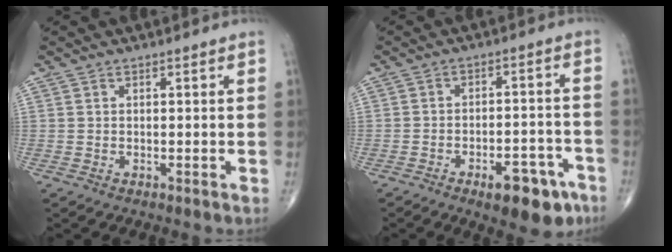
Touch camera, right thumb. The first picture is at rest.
{"total": 10.4, "force": [-6.0, 4.4, 7.2], "torque": [-0.076, 0.039, -0.077]}